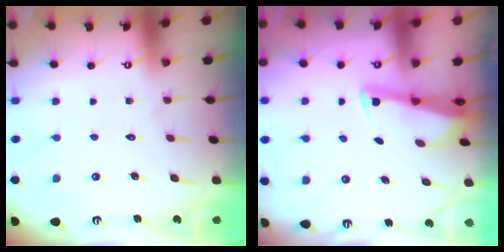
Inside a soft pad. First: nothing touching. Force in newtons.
{"total": 2.8, "press": 2.7, "slide": 0.6}